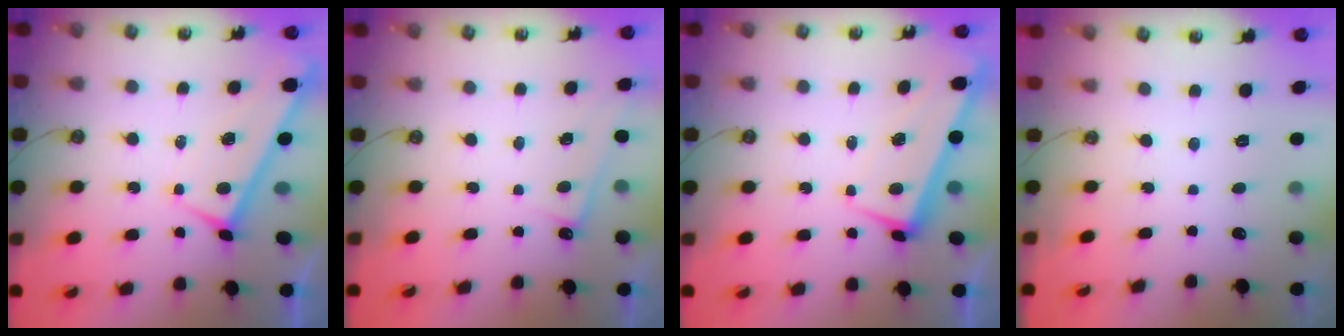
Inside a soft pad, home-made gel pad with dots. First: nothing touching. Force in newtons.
{"total": 2.5, "press": 2.5, "slide": 0.3}
{"total": 1.6, "press": 0.6, "slide": 1.4}
{"total": 0.0}